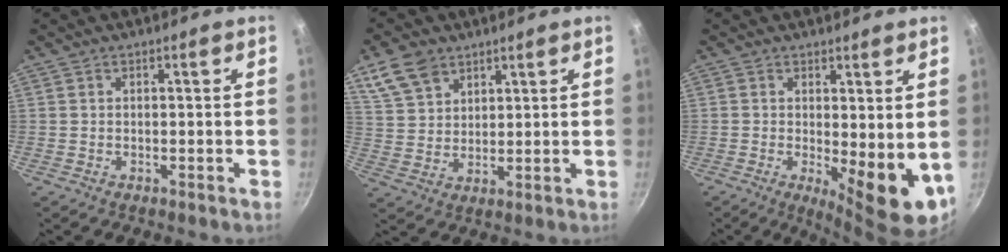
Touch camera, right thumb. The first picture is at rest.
{"total": 8.5, "force": [5.3, 5.6, 3.6], "torque": [-0.055, -0.008, 0.112]}
{"total": 9.7, "force": [-0.1, 3.4, 9.1], "torque": [-0.110, -0.016, 0.008]}